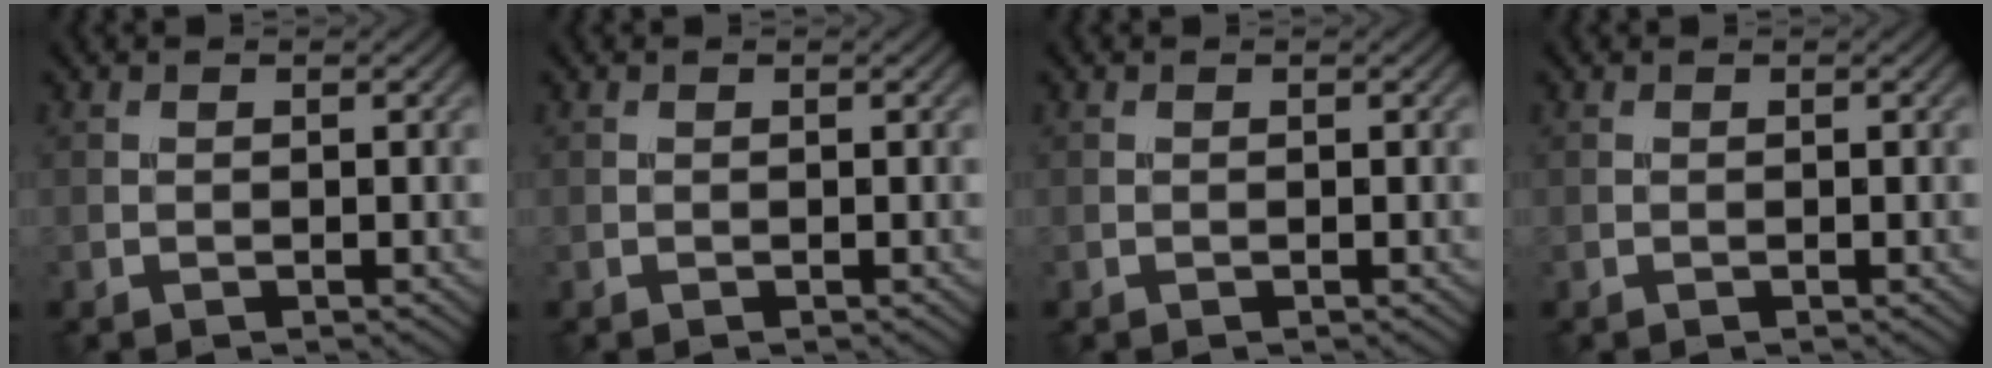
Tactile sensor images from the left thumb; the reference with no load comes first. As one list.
[{"total": 0.0}, {"total": 0.0}, {"total": 0.0}]